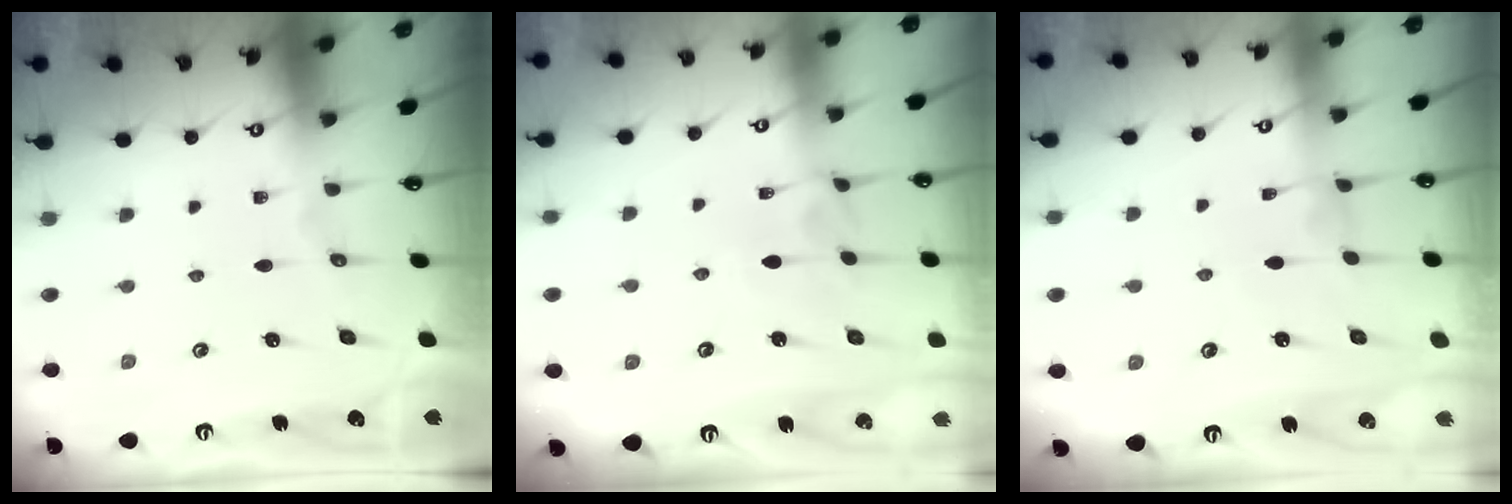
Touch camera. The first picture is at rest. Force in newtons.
{"total": 3.9, "press": 3.9, "slide": 0.2}
{"total": 2.4, "press": 2.4, "slide": 0.3}